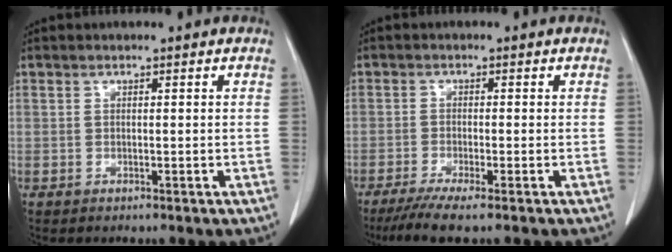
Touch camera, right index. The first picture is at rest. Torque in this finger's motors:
{"motor_torque": [0.52, -0.41, -0.02, 0.05]}